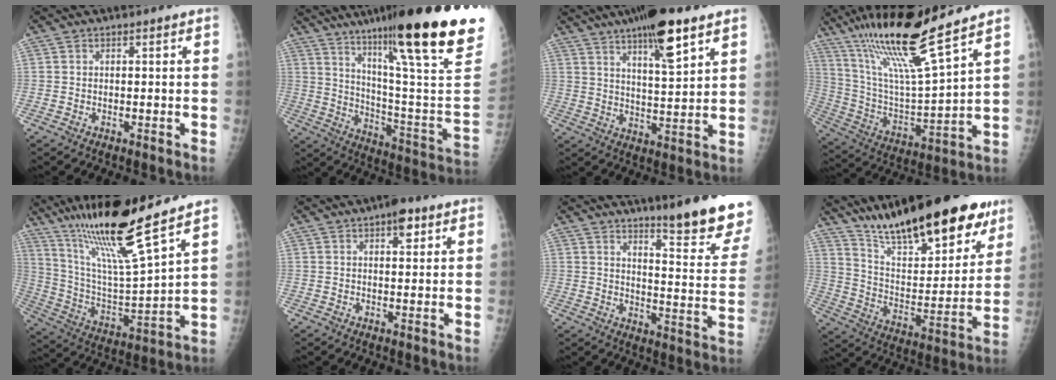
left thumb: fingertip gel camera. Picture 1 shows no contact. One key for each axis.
{"total": 31.3, "fx": 19.8, "fy": 2.5, "fz": 24.0, "tx": -0.317, "ty": -0.086, "tz": 0.300}
{"total": 13.7, "fx": 8.4, "fy": 3.1, "fz": 10.4, "tx": -0.157, "ty": -0.034, "tz": 0.135}
{"total": 20.5, "fx": 14.8, "fy": 1.4, "fz": 14.1, "tx": -0.245, "ty": -0.064, "tz": 0.279}
{"total": 20.3, "fx": 14.8, "fy": 1.1, "fz": 13.7, "tx": -0.231, "ty": -0.068, "tz": 0.277}
{"total": 4.1, "fx": 2.1, "fy": 1.8, "fz": 3.0, "tx": -0.028, "ty": -0.005, "tz": 0.026}
{"total": 16.8, "fx": 12.8, "fy": 1.4, "fz": 10.9, "tx": -0.113, "ty": -0.108, "tz": 0.170}
{"total": 28.2, "fx": 19.7, "fy": 9.1, "fz": 17.9, "tx": -0.242, "ty": -0.065, "tz": 0.316}